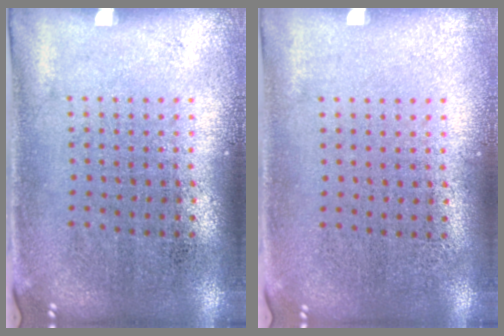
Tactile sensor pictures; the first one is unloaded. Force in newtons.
{"total": 0.0}